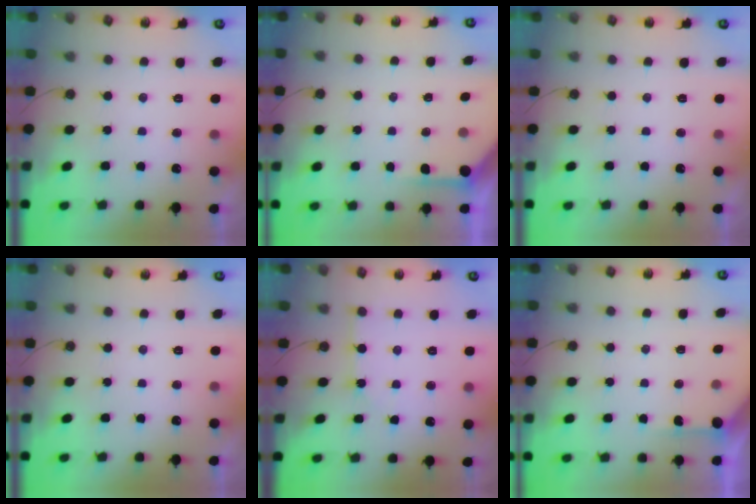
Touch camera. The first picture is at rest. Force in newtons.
{"total": 2.8, "press": 2.7, "slide": 0.3}
{"total": 0.0}
{"total": 0.0}
{"total": 2.6, "press": 2.6, "slide": 0.4}
{"total": 3.2, "press": 3.1, "slide": 0.4}